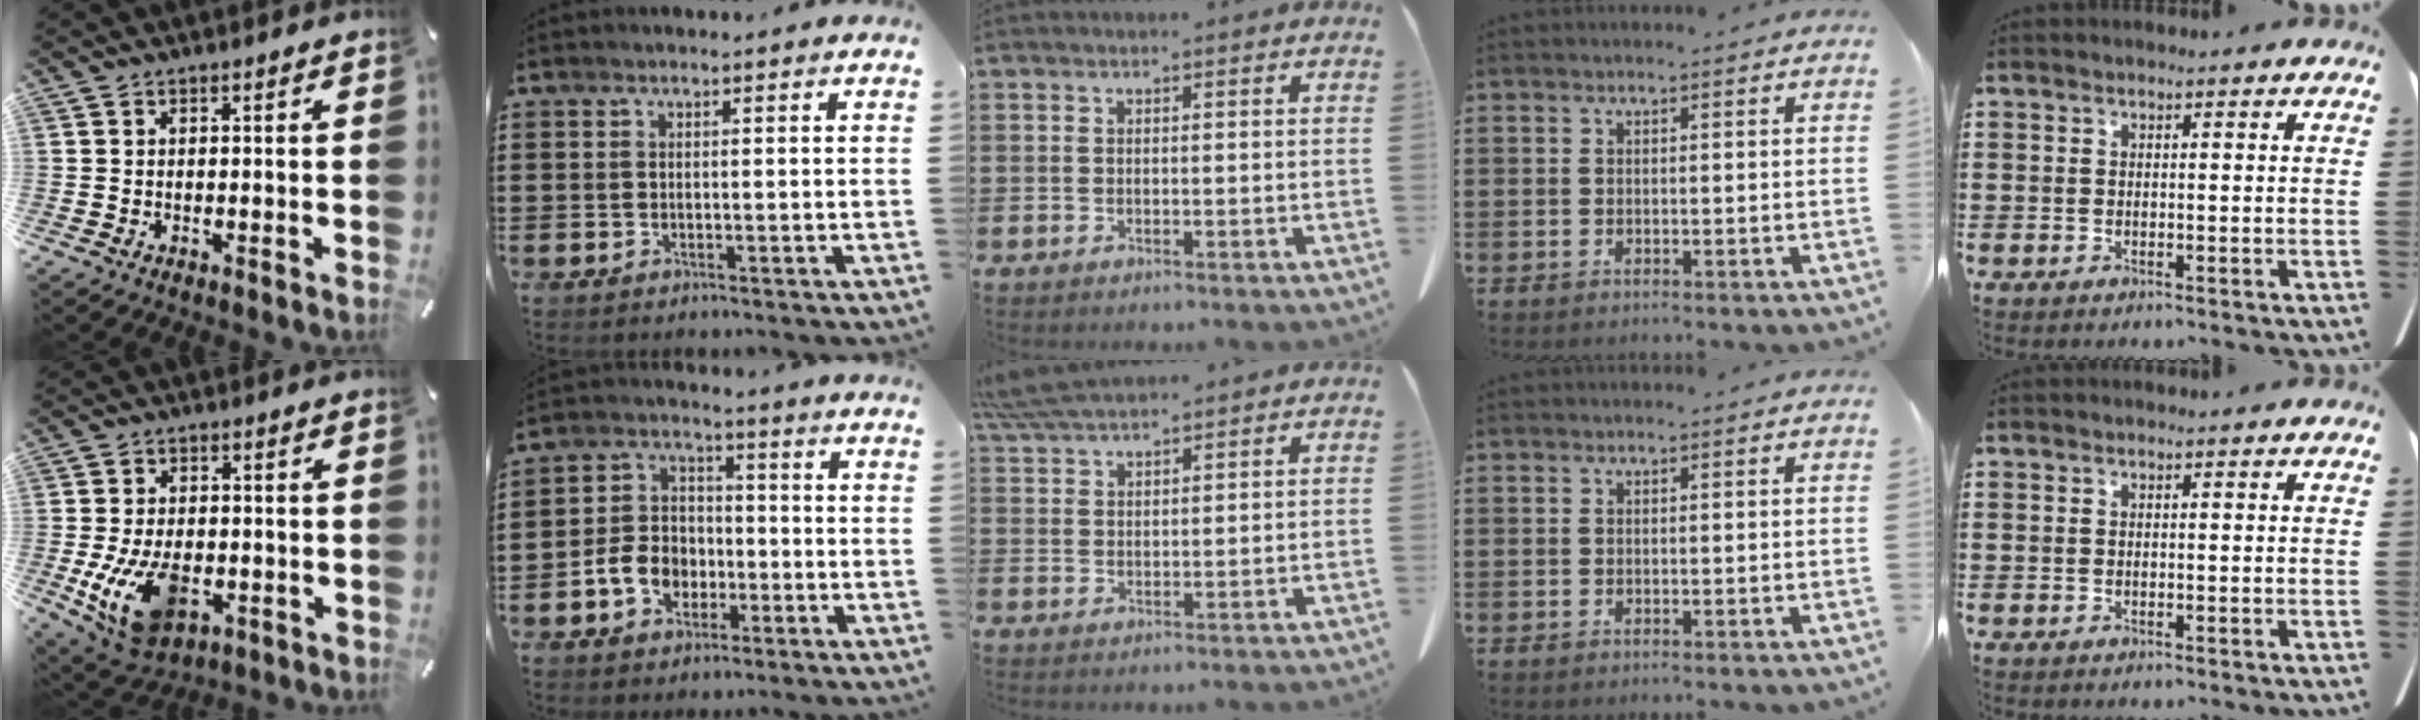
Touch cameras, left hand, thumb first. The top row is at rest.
{"thumb": {"total": 13.5, "force": [-3.4, 8.6, 9.8], "torque": [-0.192, -0.003, -0.059]}, "index": {"total": 7.3, "force": [-2.8, 5.7, 3.6], "torque": [-0.097, 0.015, -0.057]}, "middle": {"total": 5.8, "force": [5.3, 0.8, 2.3], "torque": [-0.062, -0.012, 0.102]}}